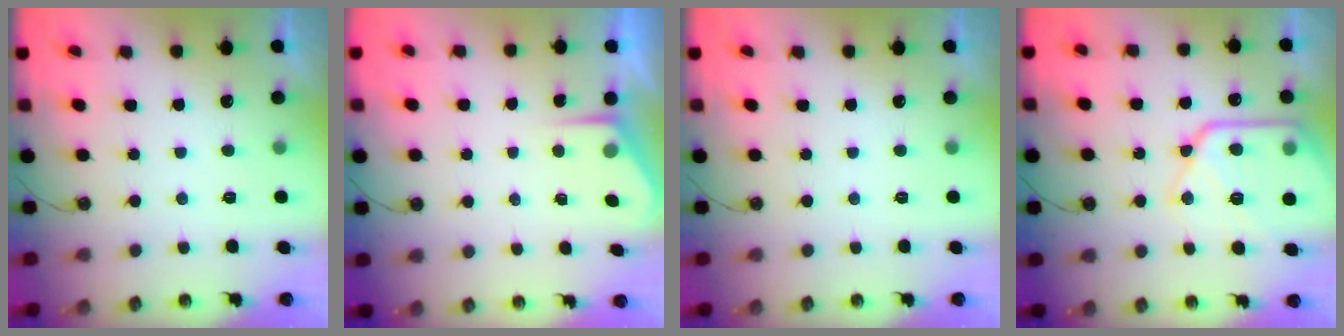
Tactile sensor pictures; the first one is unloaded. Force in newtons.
{"total": 2.7, "press": 2.7, "slide": 0.4}
{"total": 0.0}
{"total": 16.6, "press": 16.6, "slide": 0.8}